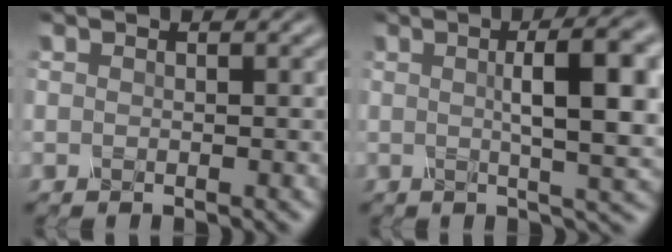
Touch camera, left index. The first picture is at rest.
{"total": 9.7, "force": [1.5, 2.5, 9.2], "torque": [-0.104, 0.016, 0.018]}